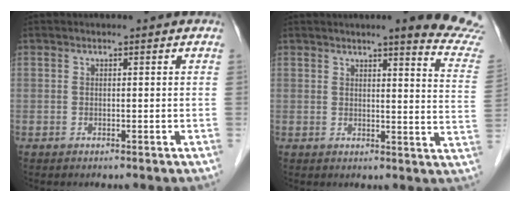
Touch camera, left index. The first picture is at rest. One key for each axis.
{"total": 13.7, "fx": 12.8, "fy": -0.3, "fz": 4.9, "tx": -0.040, "ty": -0.083, "tz": 0.119}